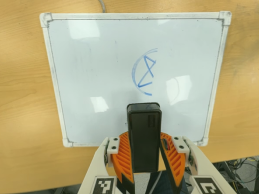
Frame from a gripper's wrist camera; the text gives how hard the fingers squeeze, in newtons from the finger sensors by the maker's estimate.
{"total": 6.9, "left": 7.4, "right": 6.4}